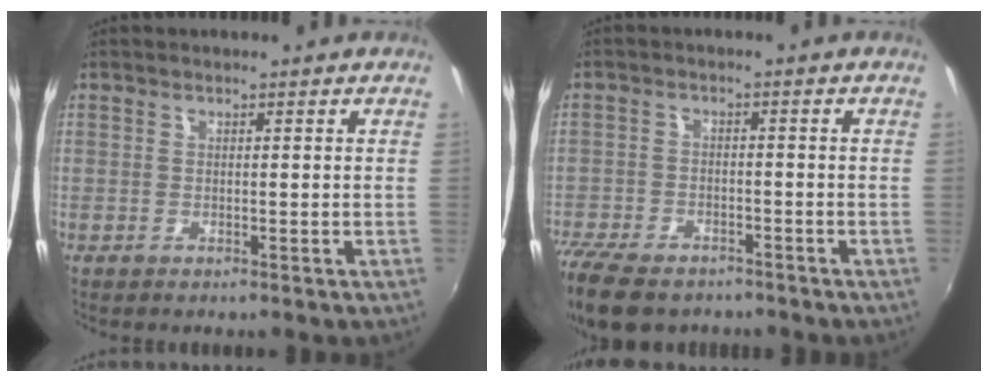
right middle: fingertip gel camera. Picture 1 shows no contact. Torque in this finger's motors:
{"motor_torque": [1.04, -1.09, 0.20, 0.15]}